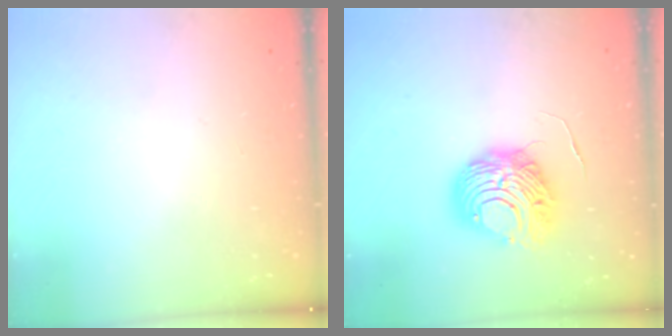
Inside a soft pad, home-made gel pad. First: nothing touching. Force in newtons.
{"total": 9.7, "press": 9.6, "slide": 1.1}